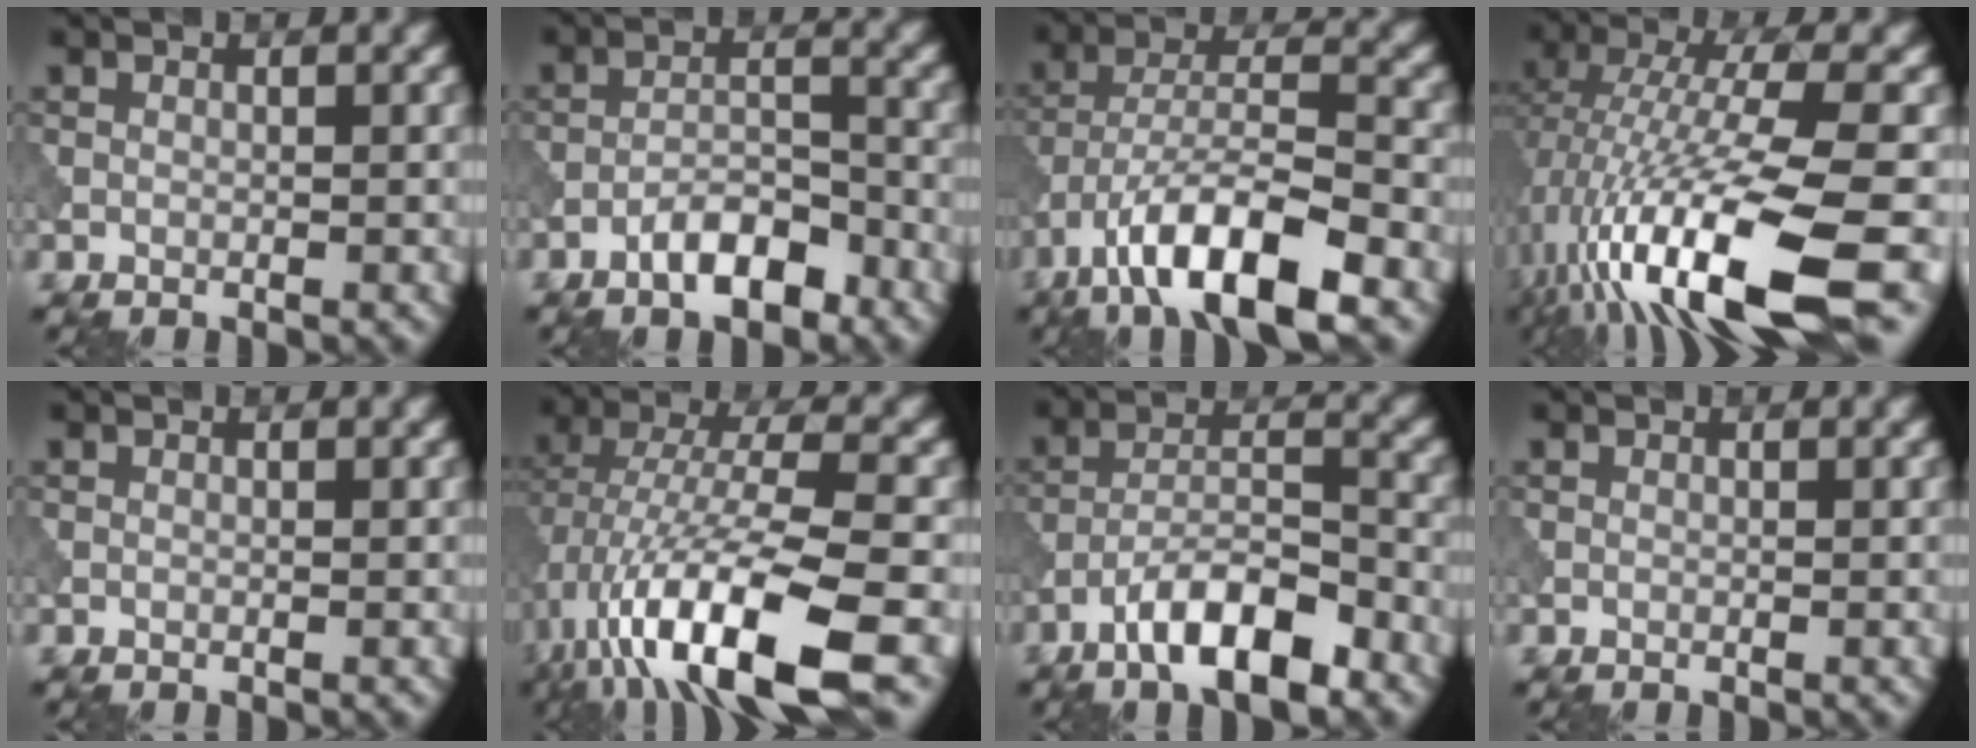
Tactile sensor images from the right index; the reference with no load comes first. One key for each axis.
{"total": 4.3, "fx": -2.8, "fy": 1.5, "fz": 2.9, "tx": -0.043, "ty": 0.013, "tz": -0.053}
{"total": 10.5, "fx": -6.2, "fy": 3.0, "fz": 7.9, "tx": -0.132, "ty": 0.010, "tz": -0.115}
{"total": 15.2, "fx": -4.9, "fy": 4.1, "fz": 13.8, "tx": -0.262, "ty": -0.007, "tz": -0.075}
{"total": 0.0}
{"total": 14.0, "fx": -5.6, "fy": 4.6, "fz": 12.0, "tx": -0.224, "ty": -0.002, "tz": -0.096}
{"total": 7.4, "fx": -4.7, "fy": 2.2, "fz": 5.3, "tx": -0.085, "ty": 0.011, "tz": -0.085}
{"total": 0.0}